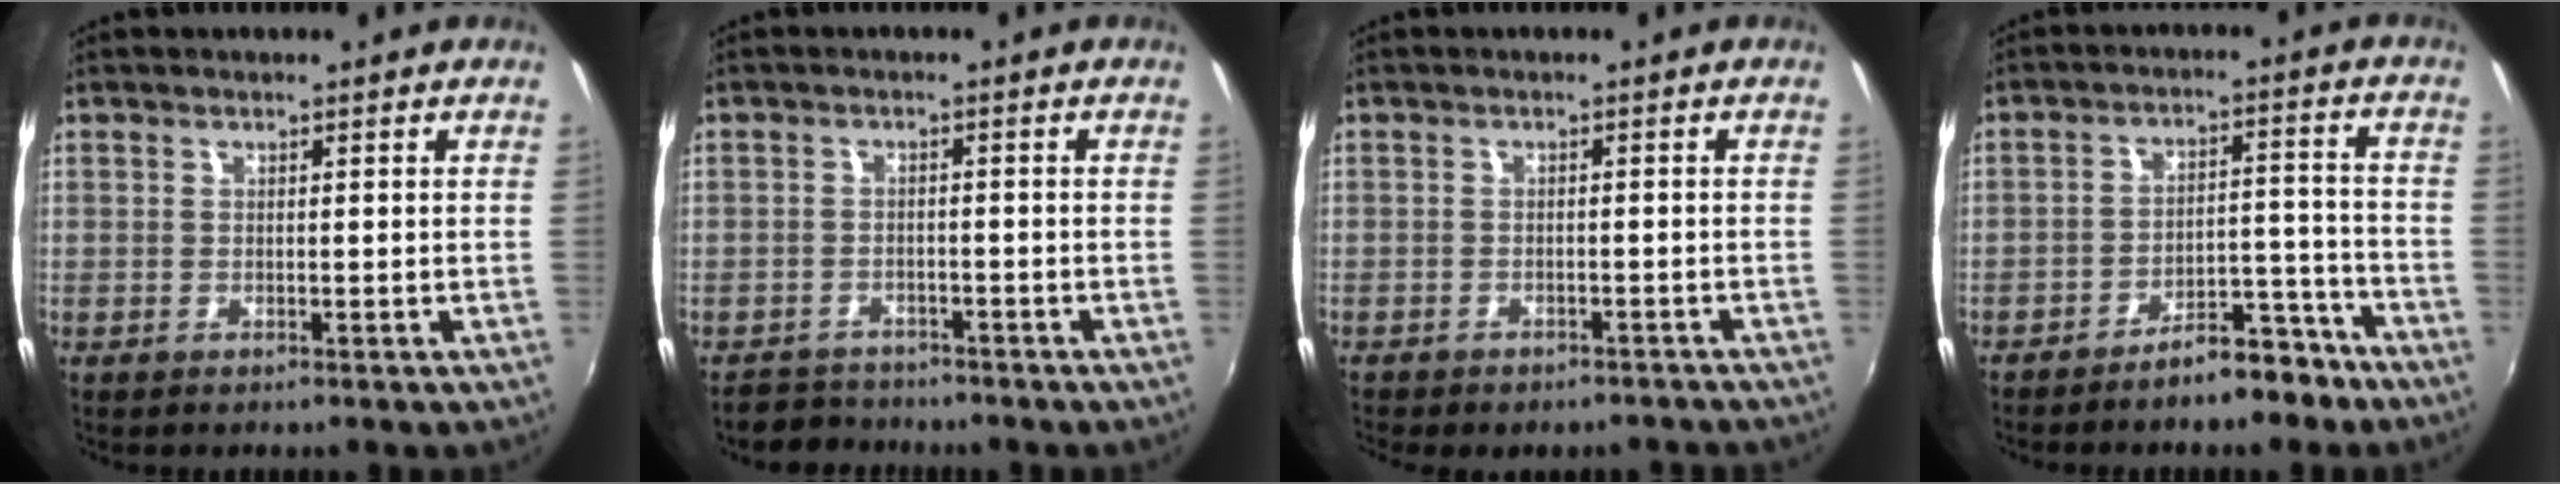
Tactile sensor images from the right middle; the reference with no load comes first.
{"total": 4.1, "force": [-3.6, 1.9, -0.2], "torque": [-0.011, 0.007, -0.065]}
{"total": 8.3, "force": [-7.2, 2.9, 2.9], "torque": [-0.069, -0.016, -0.090]}
{"total": 8.5, "force": [-7.0, 3.2, 3.8], "torque": [-0.055, 0.034, -0.088]}